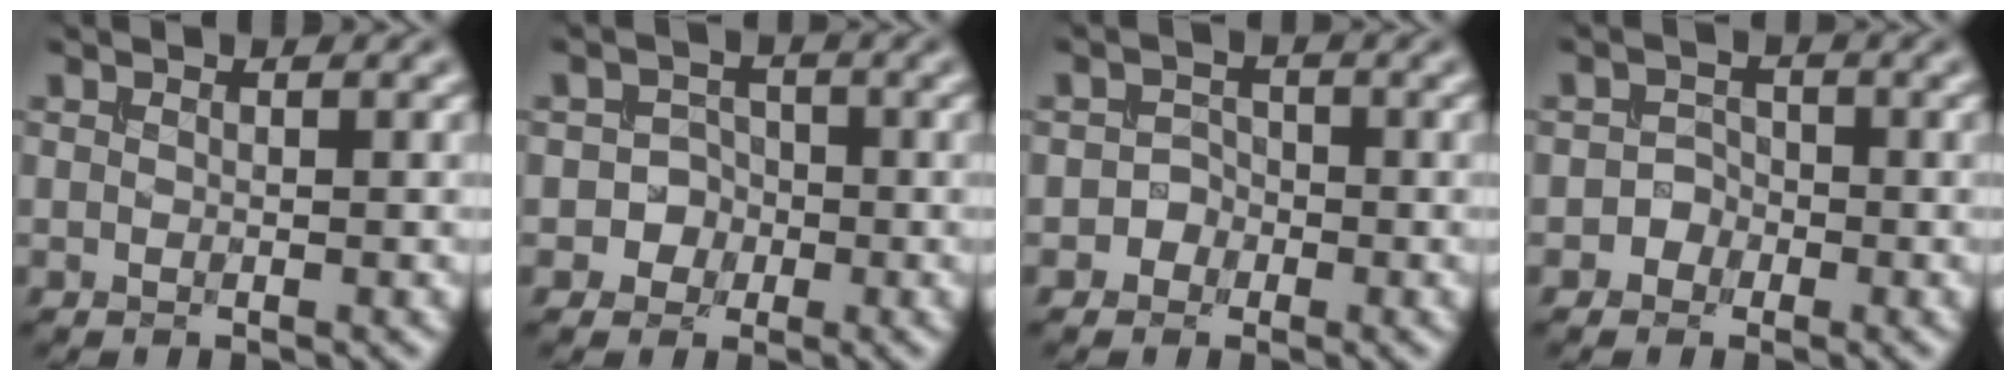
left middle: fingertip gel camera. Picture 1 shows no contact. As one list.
[{"total": 2.5, "force": [-0.8, 2.3, 0.3], "torque": [0.018, 0.006, -0.025]}, {"total": 1.6, "force": [-0.7, 1.4, 0.1], "torque": [0.018, 0.007, -0.021]}, {"total": 1.5, "force": [-0.8, 1.3, 0.1], "torque": [0.019, 0.007, -0.023]}]